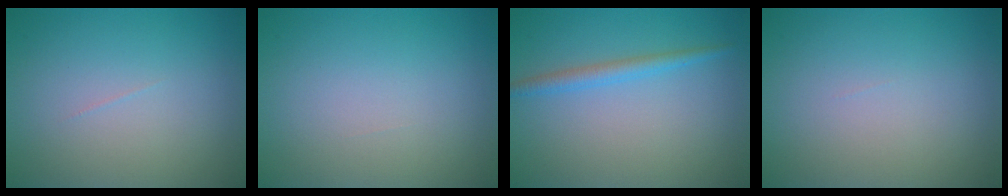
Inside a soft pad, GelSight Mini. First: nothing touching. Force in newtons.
{"total": 0.0}
{"total": 1.9, "press": 1.9, "slide": 0.1}
{"total": 0.0}